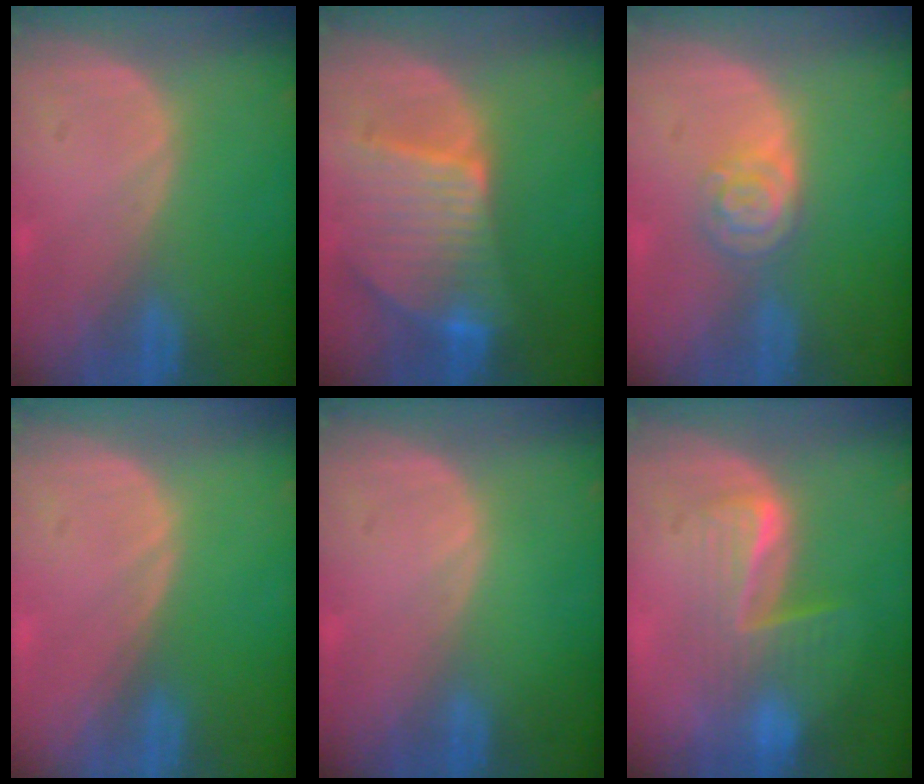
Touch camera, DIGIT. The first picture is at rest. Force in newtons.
{"total": 9.5, "press": 8.3, "slide": 4.6}
{"total": 4.3, "press": 3.9, "slide": 1.9}
{"total": 0.0}
{"total": 0.0}
{"total": 6.3, "press": 6.1, "slide": 1.5}